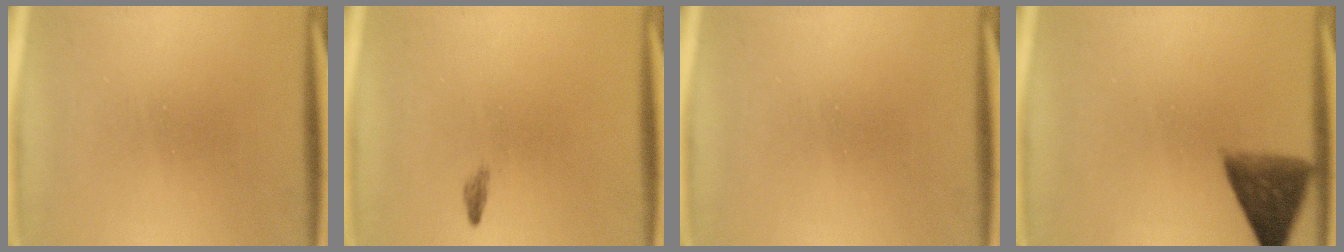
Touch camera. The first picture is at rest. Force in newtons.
{"total": 0.5}
{"total": 0.0}
{"total": 8.0}